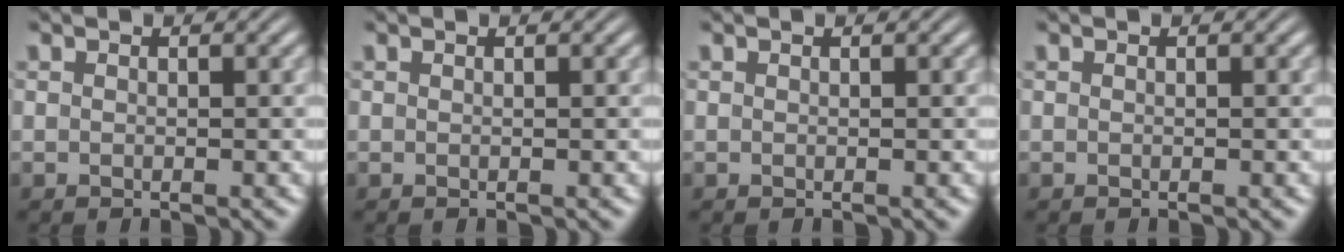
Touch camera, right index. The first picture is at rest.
{"total": 0.0}
{"total": 0.0}
{"total": 0.0}